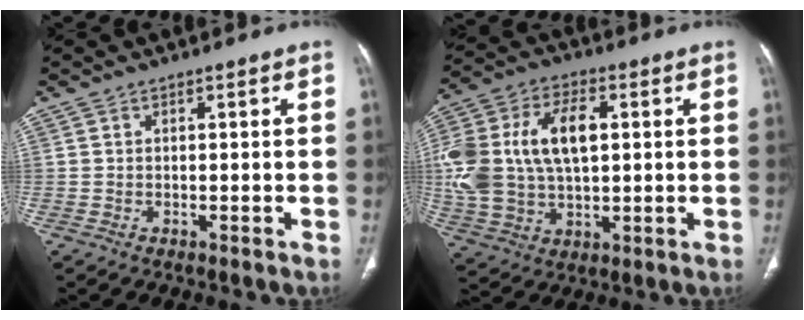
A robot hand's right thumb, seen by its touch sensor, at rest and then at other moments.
{"total": 21.1, "force": [2.9, 12.8, 16.5], "torque": [-0.359, 0.011, 0.056]}